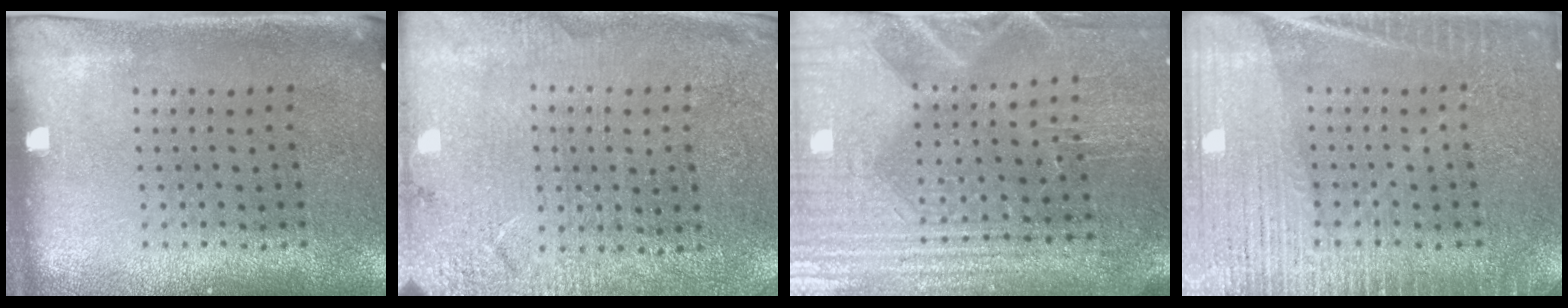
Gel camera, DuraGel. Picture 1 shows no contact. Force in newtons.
{"total": 2.7, "press": 2.7, "slide": 0.1}
{"total": 4.2, "press": 3.9, "slide": 1.5}
{"total": 4.9, "press": 4.9, "slide": 0.7}